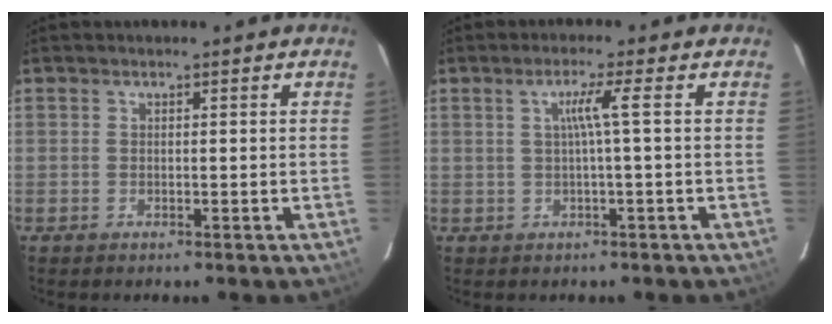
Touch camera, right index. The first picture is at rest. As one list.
[{"total": 3.2, "force": [0.1, -1.1, 3.0], "torque": [-0.055, -0.002, 0.003]}]